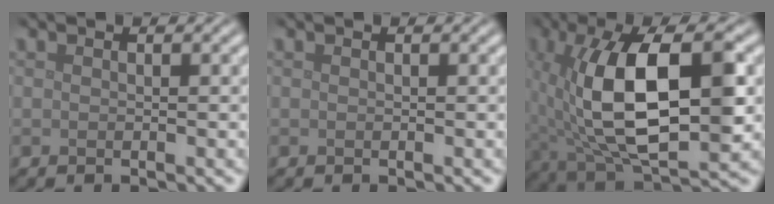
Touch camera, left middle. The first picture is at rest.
{"total": 0.0}
{"total": 13.1, "force": [1.0, 6.2, 11.5], "torque": [-0.193, -0.002, 0.023]}